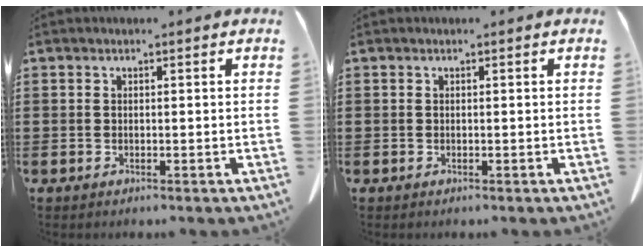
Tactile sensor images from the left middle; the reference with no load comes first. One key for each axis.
{"total": 0.0}